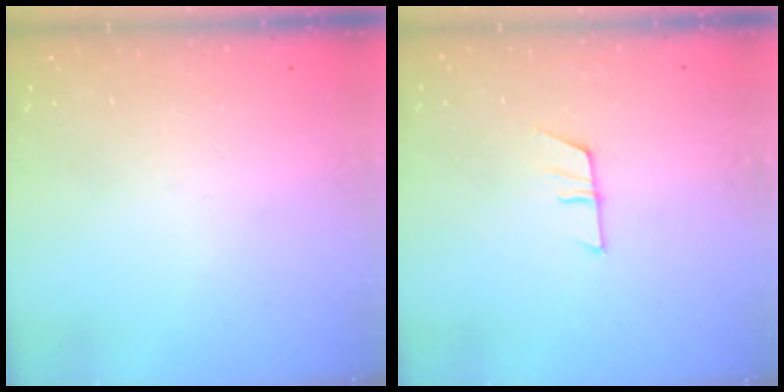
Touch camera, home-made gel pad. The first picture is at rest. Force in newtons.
{"total": 7.8, "press": 7.8, "slide": 0.4}